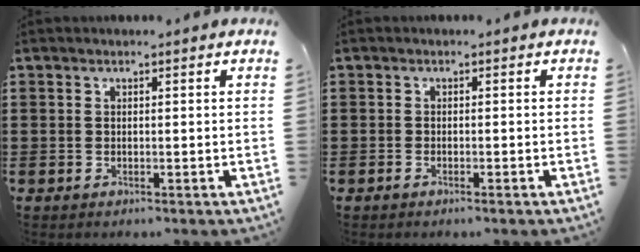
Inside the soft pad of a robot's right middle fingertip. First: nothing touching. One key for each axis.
{"total": 0.7, "fx": -0.5, "fy": 0.0, "fz": 0.5, "tx": -0.010, "ty": -0.002, "tz": -0.009}